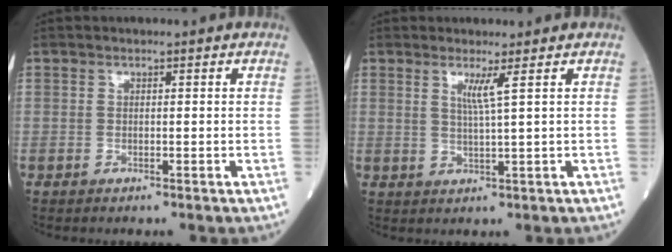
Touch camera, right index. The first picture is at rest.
{"total": 2.7, "force": [1.2, -0.9, 2.2], "torque": [-0.045, -0.009, 0.026]}